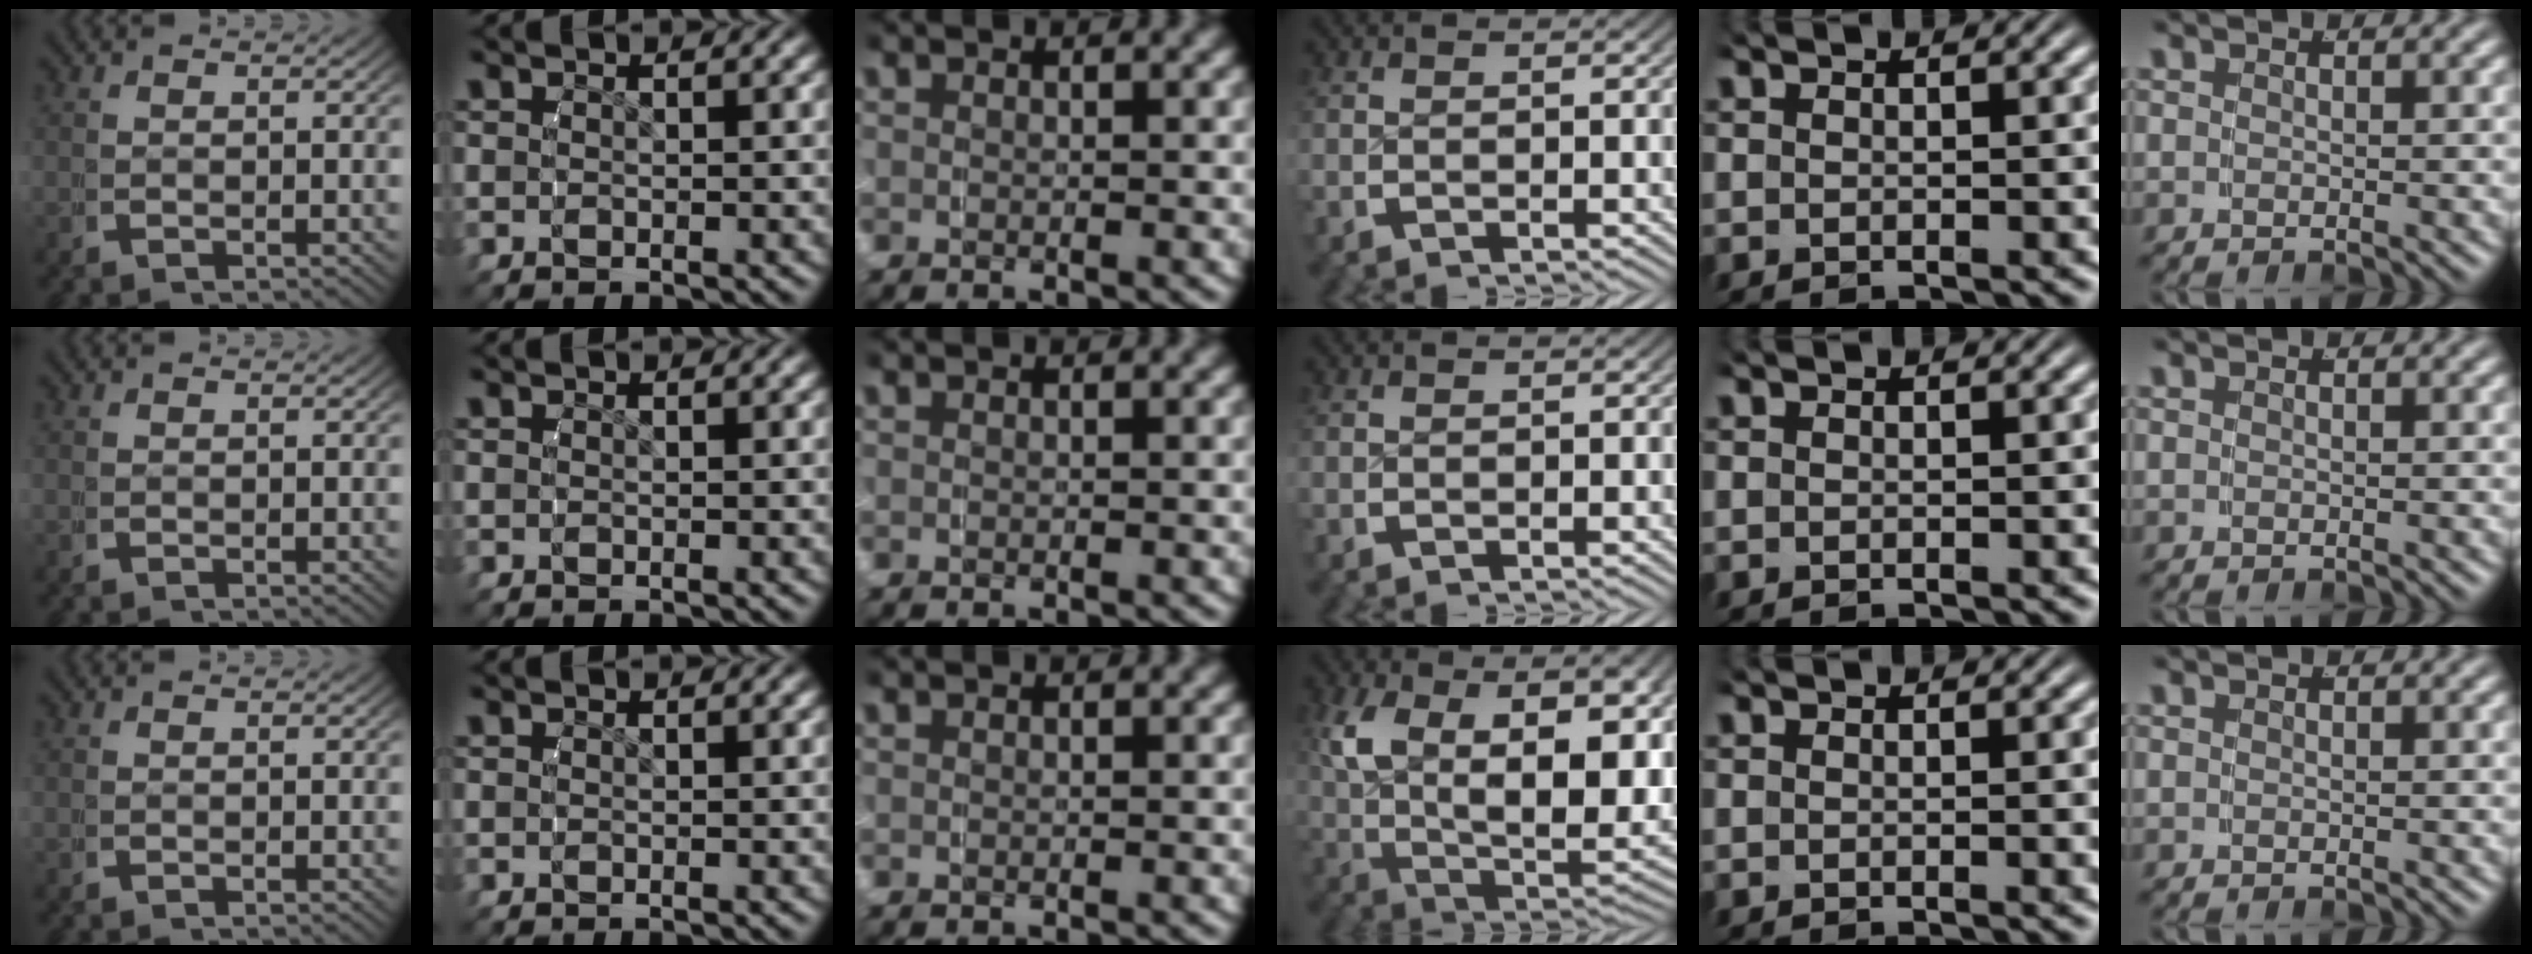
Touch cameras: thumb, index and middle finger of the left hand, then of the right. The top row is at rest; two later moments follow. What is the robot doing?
{"motion": "grasp_and_lifting", "object": "water bottle"}